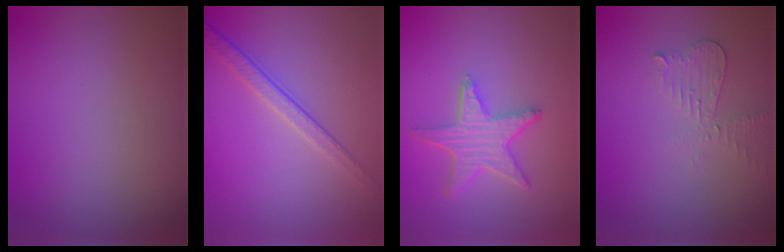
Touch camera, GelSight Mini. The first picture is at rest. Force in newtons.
{"total": 2.4, "press": 2.0, "slide": 1.4}
{"total": 4.8, "press": 3.9, "slide": 2.8}
{"total": 2.1, "press": 2.1, "slide": 0.1}